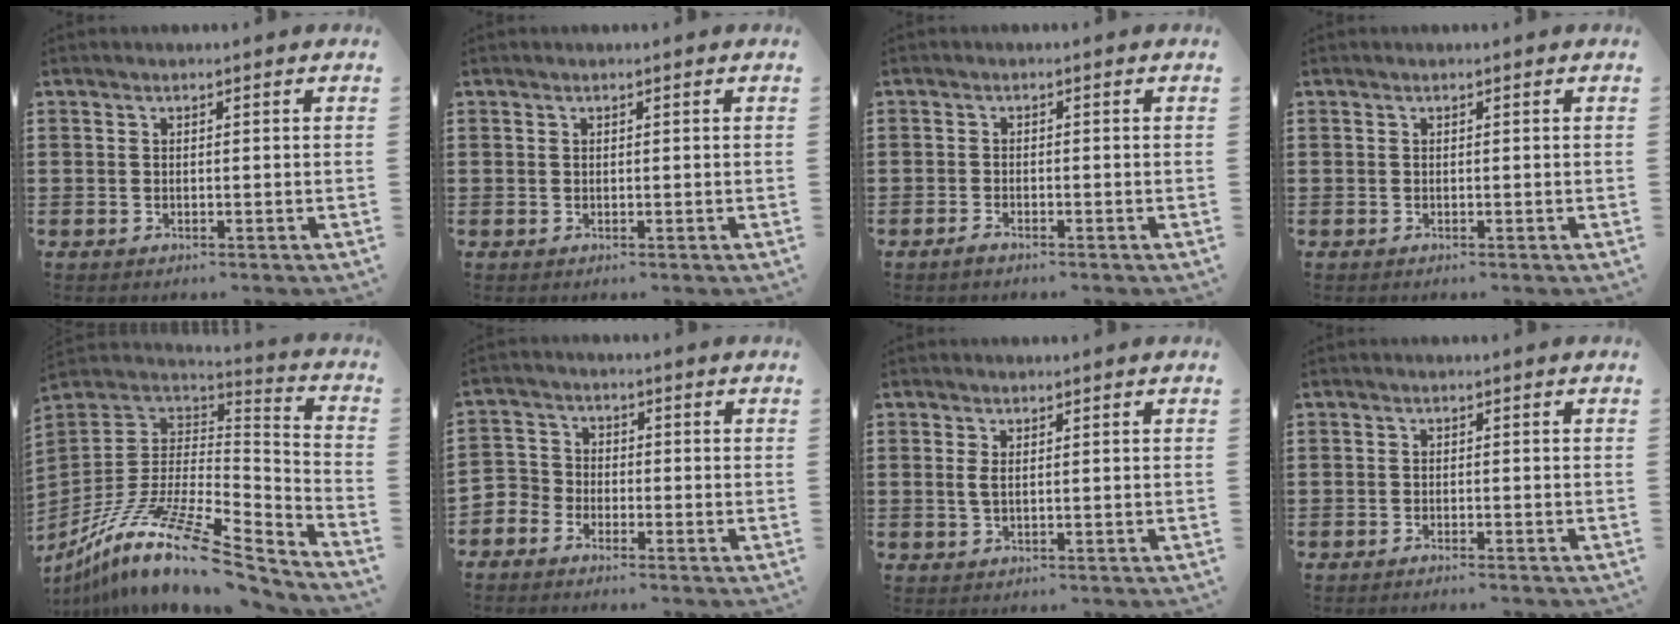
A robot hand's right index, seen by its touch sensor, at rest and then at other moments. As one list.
[{"total": 0.0}, {"total": 1.1, "force": [-1.1, 0.0, 0.3], "torque": [-0.006, -0.004, -0.020]}, {"total": 0.0}, {"total": 15.0, "force": [-9.1, 4.5, 11.1], "torque": [-0.225, 0.011, -0.162]}, {"total": 3.1, "force": [-2.6, 1.5, -0.3], "torque": [-0.015, 0.002, -0.062]}, {"total": 1.4, "force": [0.3, 0.4, 1.3], "torque": [-0.026, 0.003, 0.005]}, {"total": 1.0, "force": [-1.0, -0.3, 0.0], "torque": [-0.001, -0.001, -0.021]}]